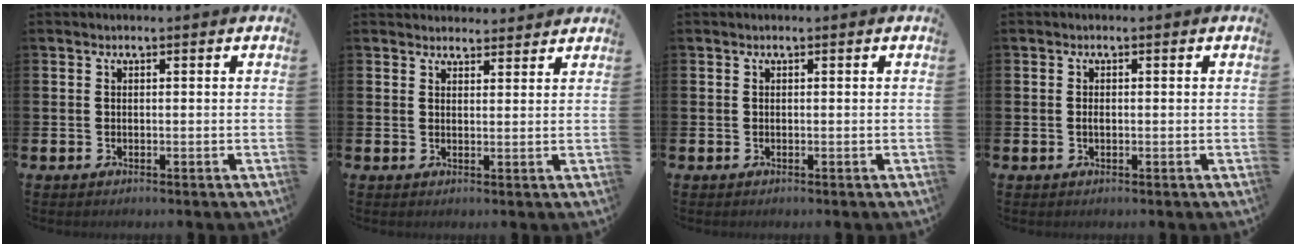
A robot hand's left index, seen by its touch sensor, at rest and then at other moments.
{"total": 2.7, "force": [2.6, 0.6, -0.2], "torque": [0.008, -0.015, 0.046]}
{"total": 0.0}
{"total": 0.6, "force": [-0.1, 0.4, 0.5], "torque": [-0.010, 0.001, -0.004]}